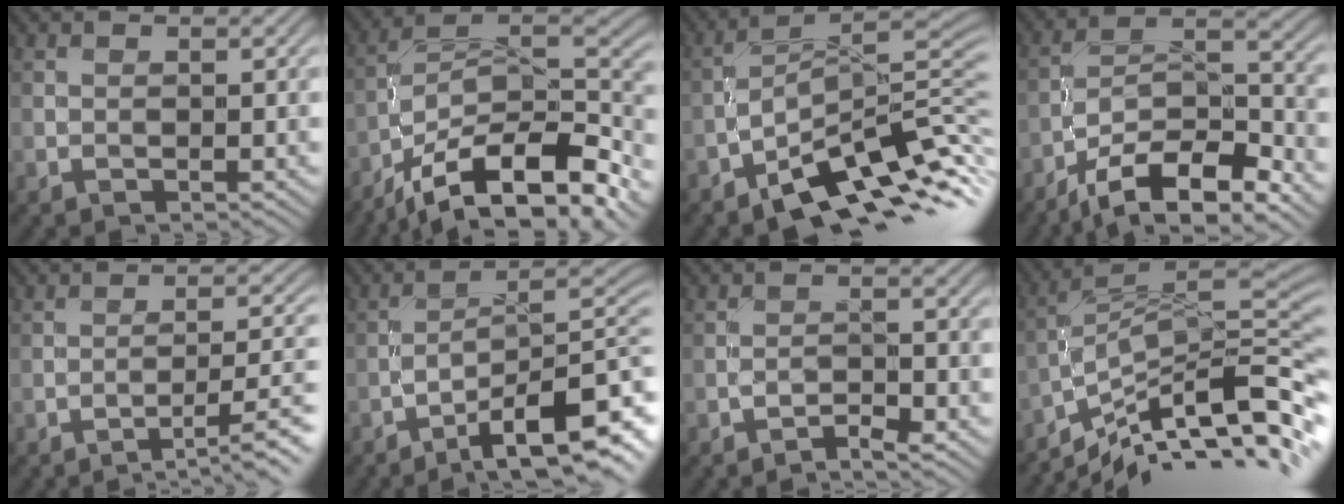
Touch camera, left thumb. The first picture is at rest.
{"total": 15.7, "force": [-10.1, 5.3, 10.8], "torque": [-0.206, -0.005, -0.179]}
{"total": 10.1, "force": [-4.8, 3.0, 8.4], "torque": [-0.123, 0.006, -0.088]}
{"total": 12.4, "force": [-8.6, 4.3, 7.8], "torque": [-0.145, -0.004, -0.161]}
{"total": 7.5, "force": [-4.9, 1.5, 5.5], "torque": [-0.080, 0.006, -0.067]}
{"total": 12.7, "force": [-7.7, 3.4, 9.6], "torque": [-0.151, 0.003, -0.115]}
{"total": 2.5, "force": [-2.2, 0.1, 1.1], "torque": [-0.017, 0.008, -0.044]}
{"total": 12.5, "force": [-6.9, 2.9, 9.9], "torque": [-0.185, 0.011, -0.117]}